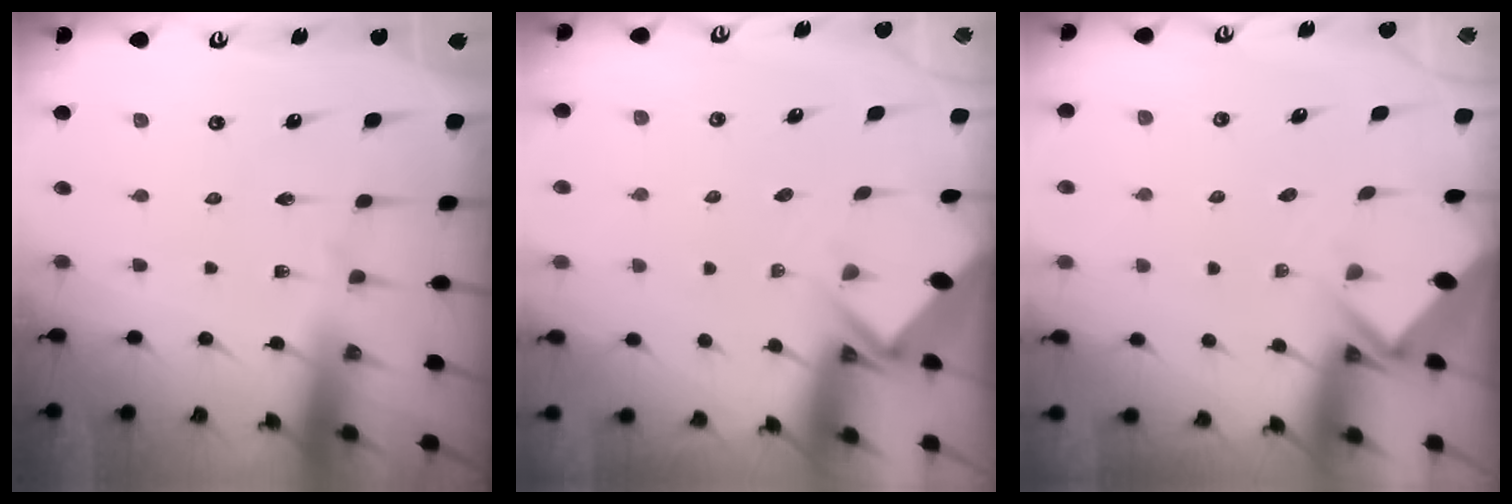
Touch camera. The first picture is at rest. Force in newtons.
{"total": 2.9, "press": 2.9, "slide": 0.2}
{"total": 2.7, "press": 2.7, "slide": 0.2}